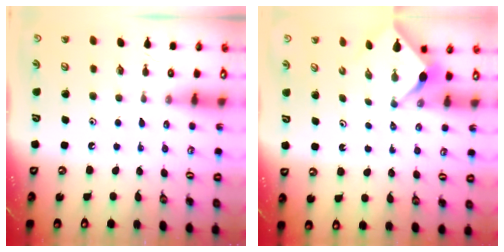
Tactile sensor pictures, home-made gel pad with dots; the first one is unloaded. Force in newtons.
{"total": 2.5, "press": 2.5, "slide": 0.2}